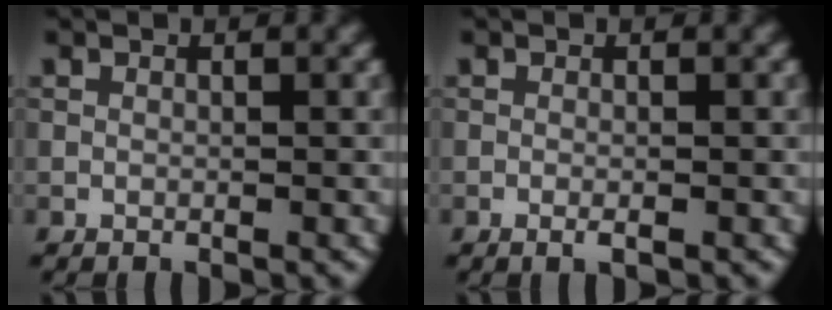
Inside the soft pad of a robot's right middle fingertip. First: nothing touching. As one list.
[{"total": 0.8, "force": [-0.3, 0.1, 0.7], "torque": [-0.012, -0.003, -0.005]}]